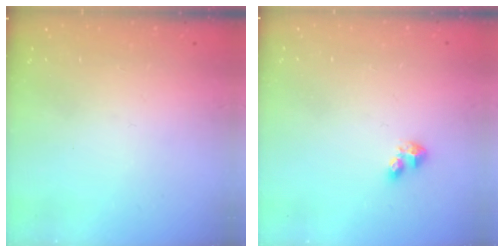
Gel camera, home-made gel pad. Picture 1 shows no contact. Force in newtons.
{"total": 2.3, "press": 2.2, "slide": 0.5}